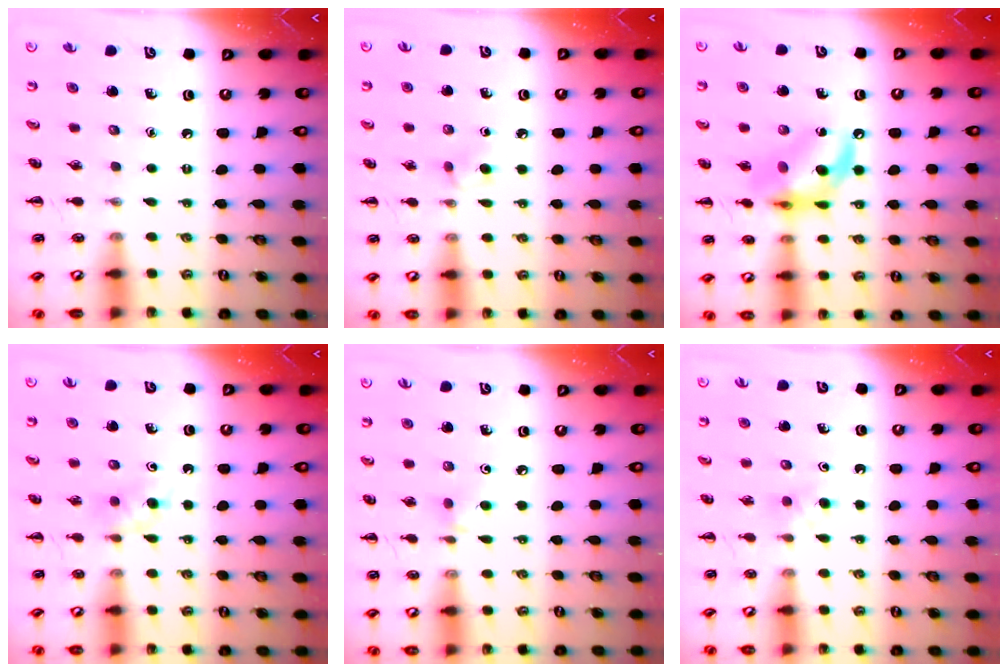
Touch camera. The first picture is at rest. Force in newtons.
{"total": 2.4, "press": 2.1, "slide": 1.1}
{"total": 12.4, "press": 11.9, "slide": 3.3}
{"total": 4.2, "press": 4.0, "slide": 1.4}
{"total": 3.5, "press": 3.2, "slide": 1.4}
{"total": 2.6, "press": 2.3, "slide": 1.2}